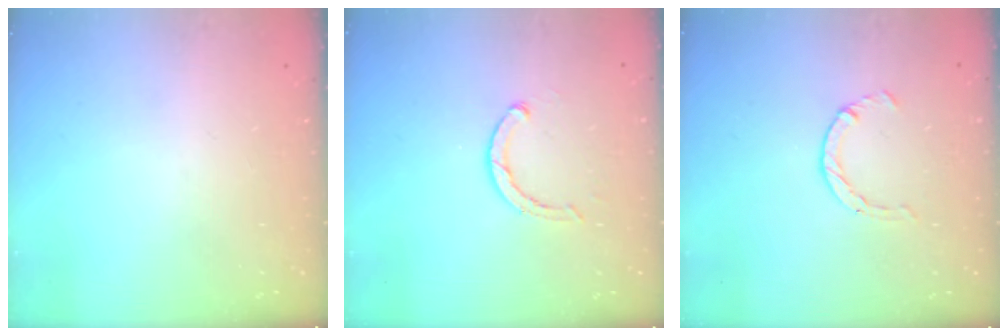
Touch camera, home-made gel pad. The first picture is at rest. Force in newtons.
{"total": 3.6, "press": 3.6, "slide": 0.3}
{"total": 2.1, "press": 2.1, "slide": 0.3}